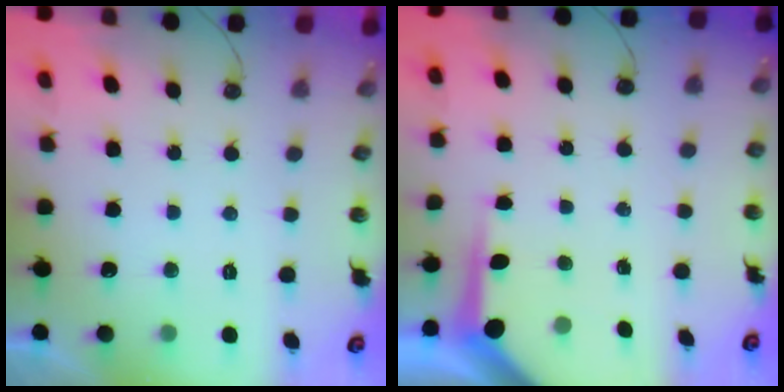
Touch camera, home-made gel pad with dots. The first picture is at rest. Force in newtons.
{"total": 4.9, "press": 4.9, "slide": 0.5}